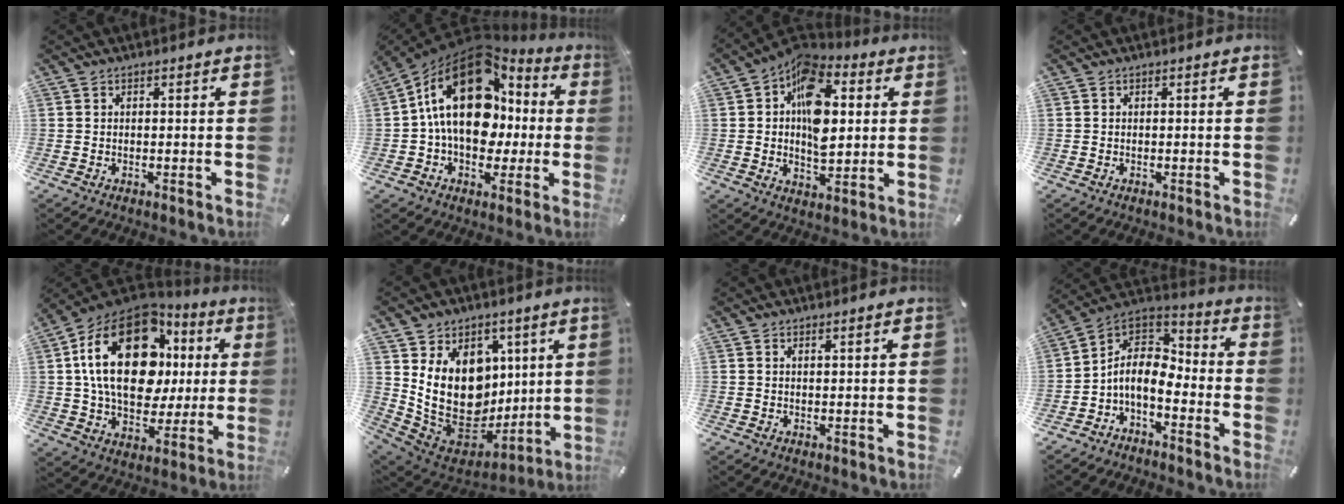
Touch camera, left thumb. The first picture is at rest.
{"total": 22.3, "force": [3.6, 15.2, 15.9], "torque": [-0.278, -0.019, 0.063]}
{"total": 14.8, "force": [3.0, 9.6, 10.9], "torque": [-0.180, -0.009, 0.056]}
{"total": 0.0}
{"total": 25.6, "force": [6.5, 16.9, 18.2], "torque": [-0.331, -0.014, 0.112]}
{"total": 19.1, "force": [3.6, 15.5, 10.6], "torque": [-0.220, -0.049, 0.076]}
{"total": 0.9, "force": [0.8, -0.1, 0.5], "torque": [-0.008, -0.003, 0.014]}
{"total": 9.2, "force": [-4.0, 5.7, 6.0], "torque": [-0.133, 0.007, -0.081]}